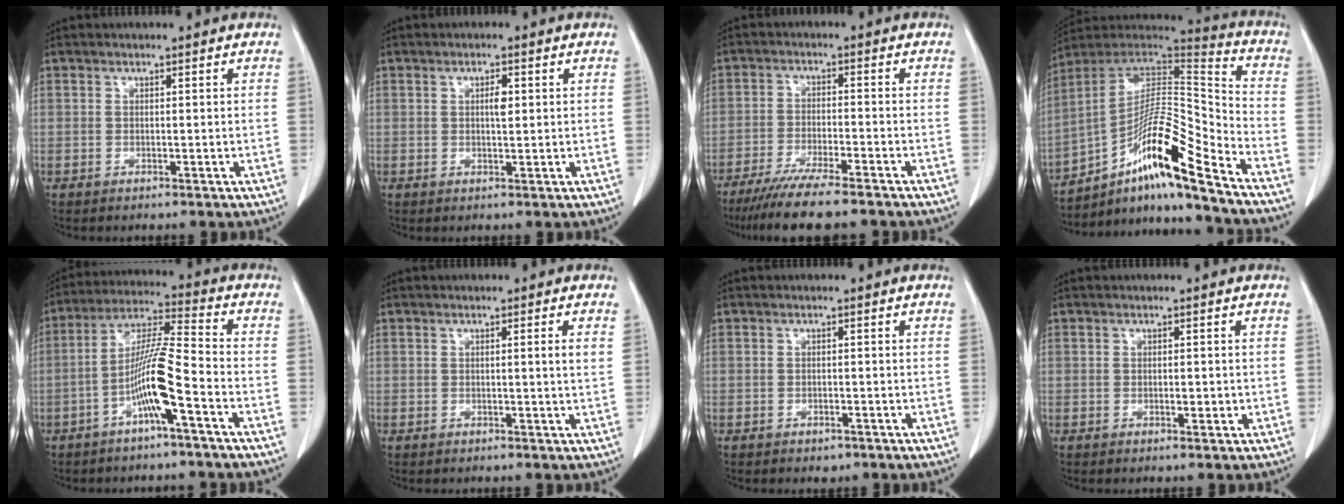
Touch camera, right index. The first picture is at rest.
{"total": 2.0, "force": [0.4, 0.5, 1.8], "torque": [-0.034, 0.001, 0.008]}
{"total": 10.8, "force": [-8.9, 0.3, 6.0], "torque": [-0.091, -0.027, -0.142]}
{"total": 18.6, "force": [-11.4, 1.2, 14.7], "torque": [-0.263, 0.009, -0.194]}
{"total": 10.0, "force": [-4.1, -0.2, 9.1], "torque": [-0.179, 0.012, -0.080]}
{"total": 1.7, "force": [0.4, -0.4, 1.6], "torque": [-0.024, -0.002, 0.006]}
{"total": 1.3, "force": [-0.8, 0.9, 0.6], "torque": [-0.012, 0.001, -0.002]}
{"total": 1.3, "force": [-0.2, 0.5, 1.2], "torque": [-0.019, -0.001, -0.001]}